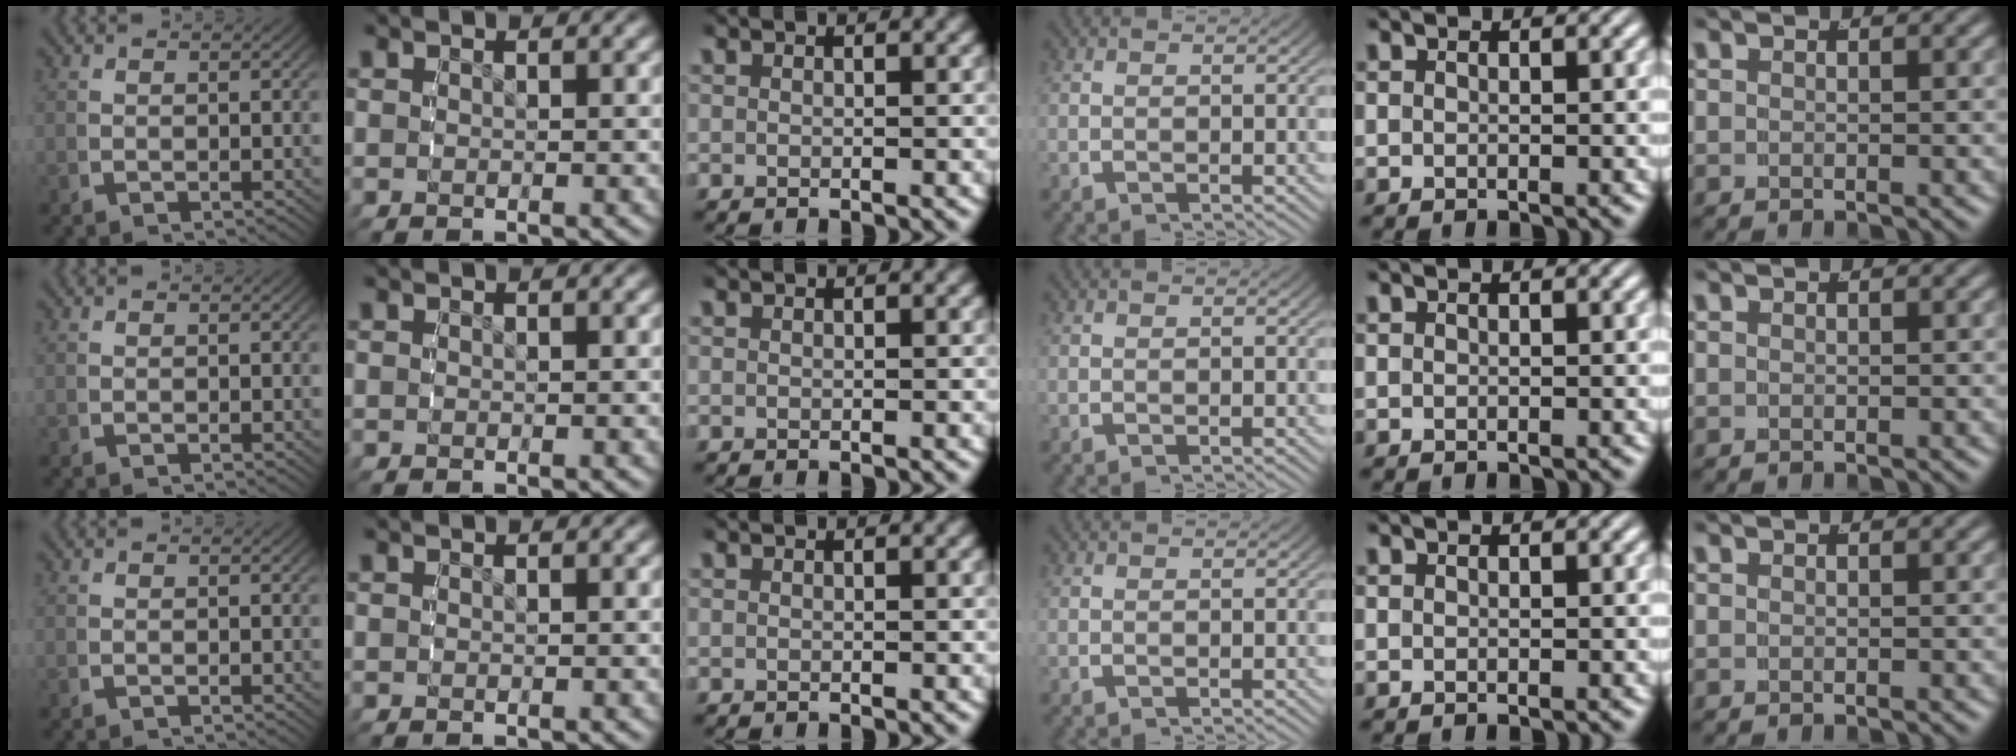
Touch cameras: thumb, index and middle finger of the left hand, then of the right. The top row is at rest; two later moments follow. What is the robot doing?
{"motion": "reach", "object": "pen bag"}